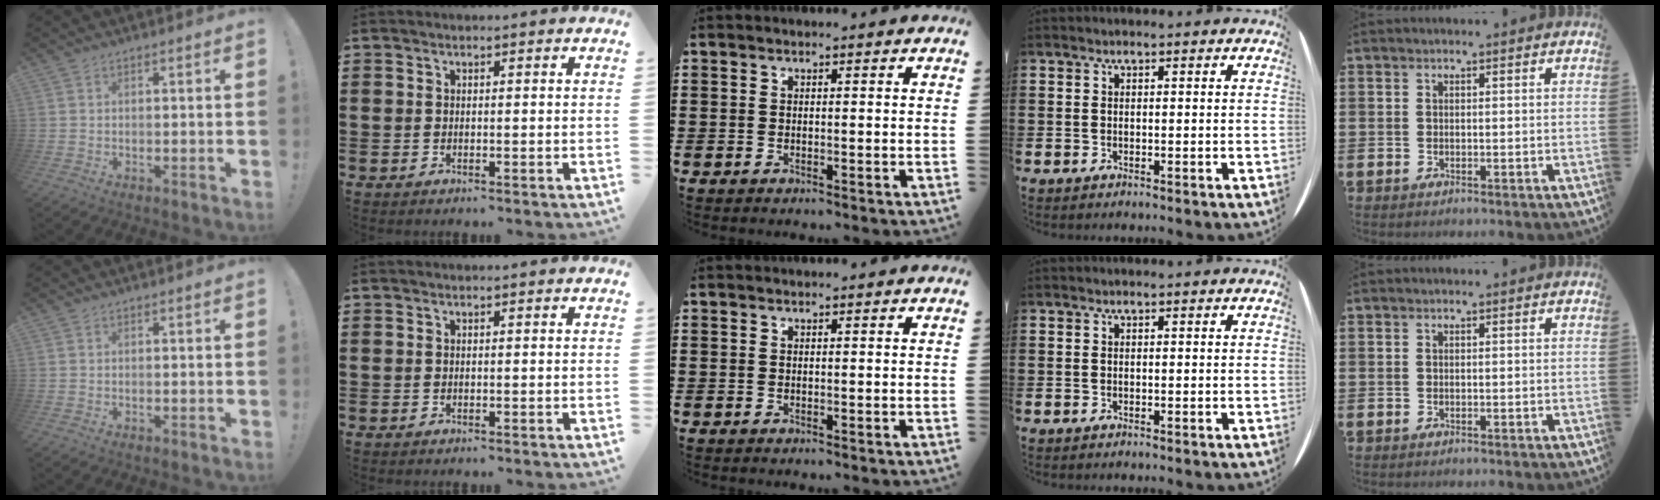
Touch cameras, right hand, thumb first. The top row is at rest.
{}